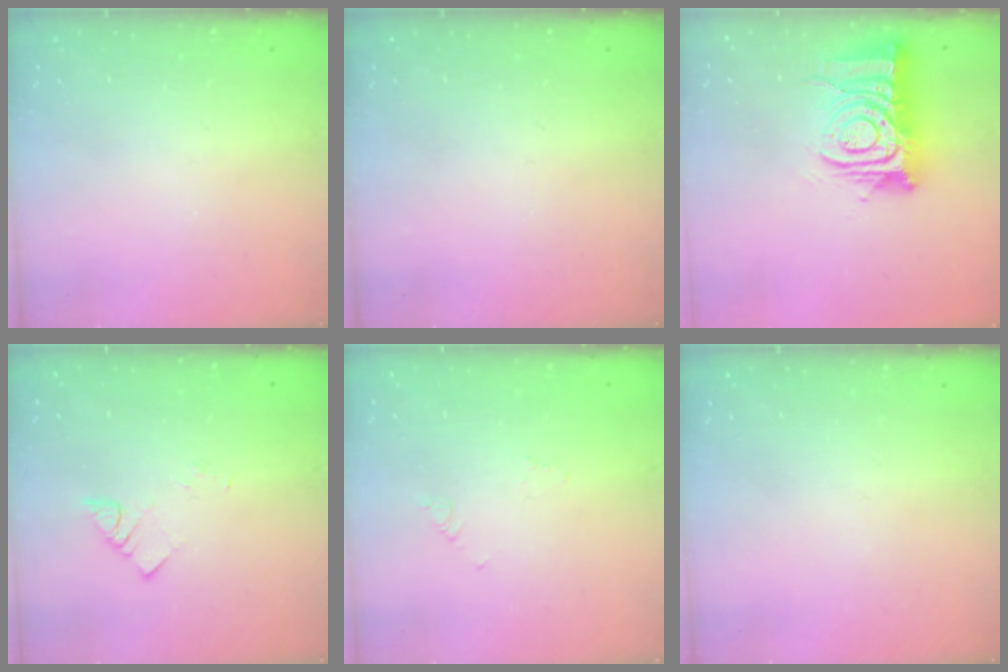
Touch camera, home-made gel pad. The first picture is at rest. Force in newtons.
{"total": 0.0}
{"total": 12.8, "press": 12.8, "slide": 1.4}
{"total": 2.2, "press": 2.2, "slide": 0.2}
{"total": 2.7, "press": 2.7, "slide": 0.2}
{"total": 0.0}